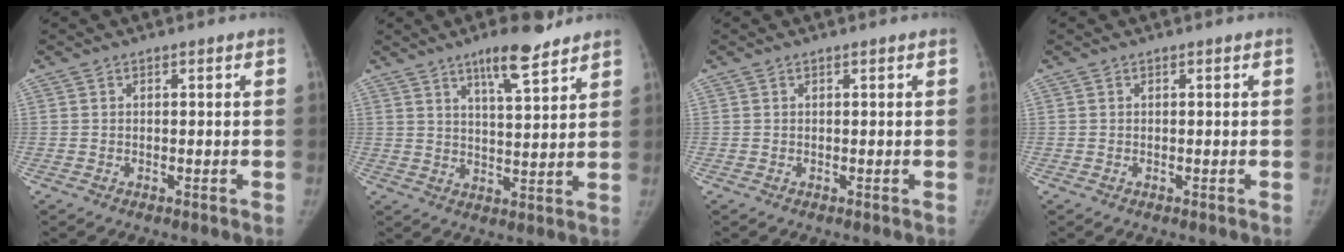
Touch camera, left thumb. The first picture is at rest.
{"total": 9.3, "force": [6.5, 2.1, 6.3], "torque": [-0.087, -0.040, 0.102]}
{"total": 0.0}
{"total": 0.0}